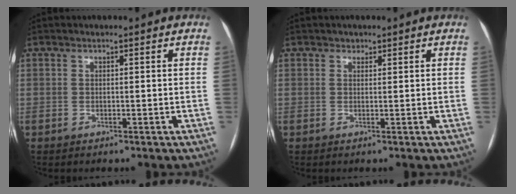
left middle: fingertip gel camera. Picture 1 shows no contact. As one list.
[{"total": 0.7, "force": [0.5, 0.5, 0.0], "torque": [0.002, -0.004, 0.005]}]